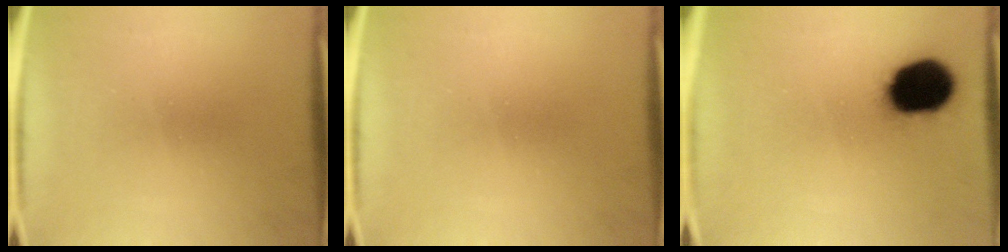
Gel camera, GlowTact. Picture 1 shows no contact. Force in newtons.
{"total": 0.0}
{"total": 17.1}